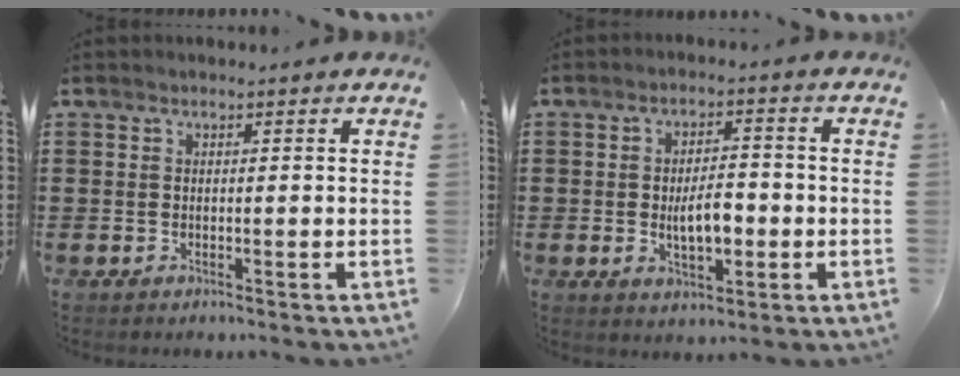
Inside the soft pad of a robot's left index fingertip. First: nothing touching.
{"total": 6.0, "force": [-0.9, 2.7, 5.3], "torque": [-0.078, 0.000, -0.020]}